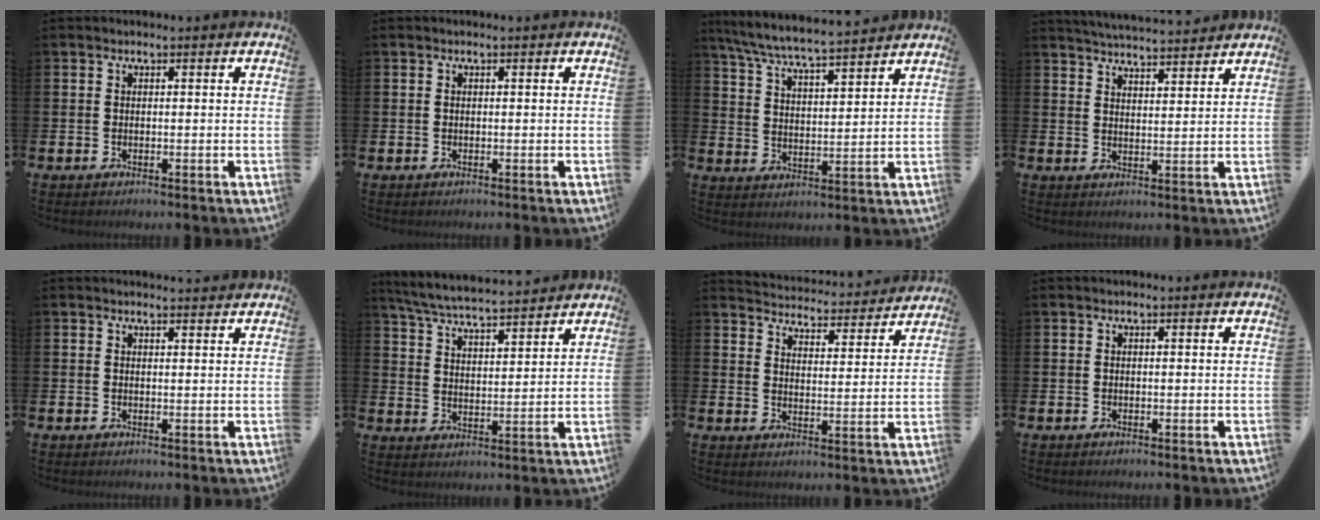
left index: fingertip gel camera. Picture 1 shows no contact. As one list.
[{"total": 0.0}, {"total": 7.1, "force": [6.8, 0.1, 2.0], "torque": [-0.066, -0.043, 0.120]}, {"total": 4.8, "force": [4.8, 0.0, 0.1], "torque": [-0.013, -0.031, 0.086]}, {"total": 1.1, "force": [1.1, 0.1, 0.0], "torque": [0.015, -0.009, 0.017]}, {"total": 6.3, "force": [6.1, 0.4, 1.5], "torque": [-0.054, -0.036, 0.108]}, {"total": 4.6, "force": [4.5, 0.6, 0.1], "torque": [-0.018, -0.041, 0.076]}, {"total": 0.0}]